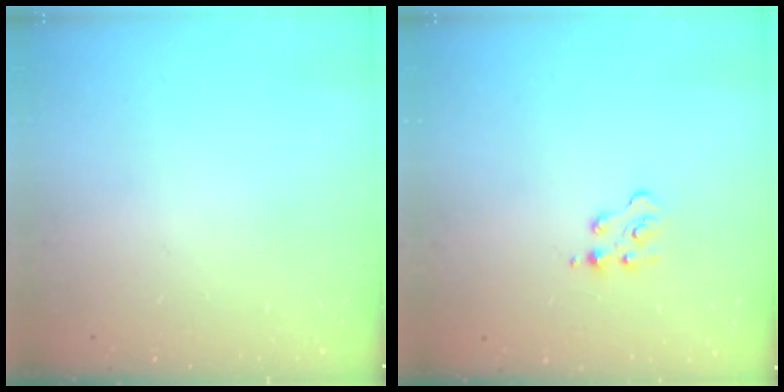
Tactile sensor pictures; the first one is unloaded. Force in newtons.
{"total": 2.2, "press": 2.2, "slide": 0.5}